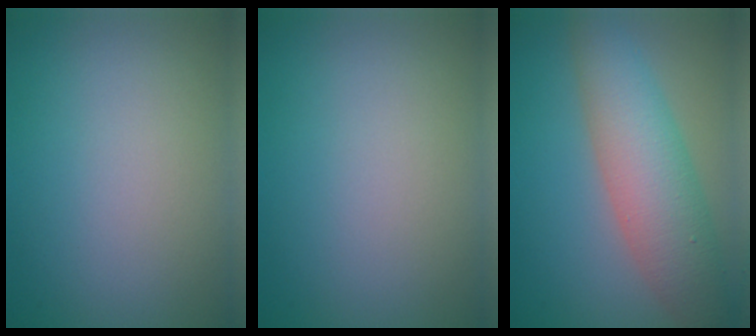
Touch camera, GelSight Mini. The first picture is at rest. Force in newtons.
{"total": 0.0}
{"total": 6.8, "press": 6.8, "slide": 0.3}